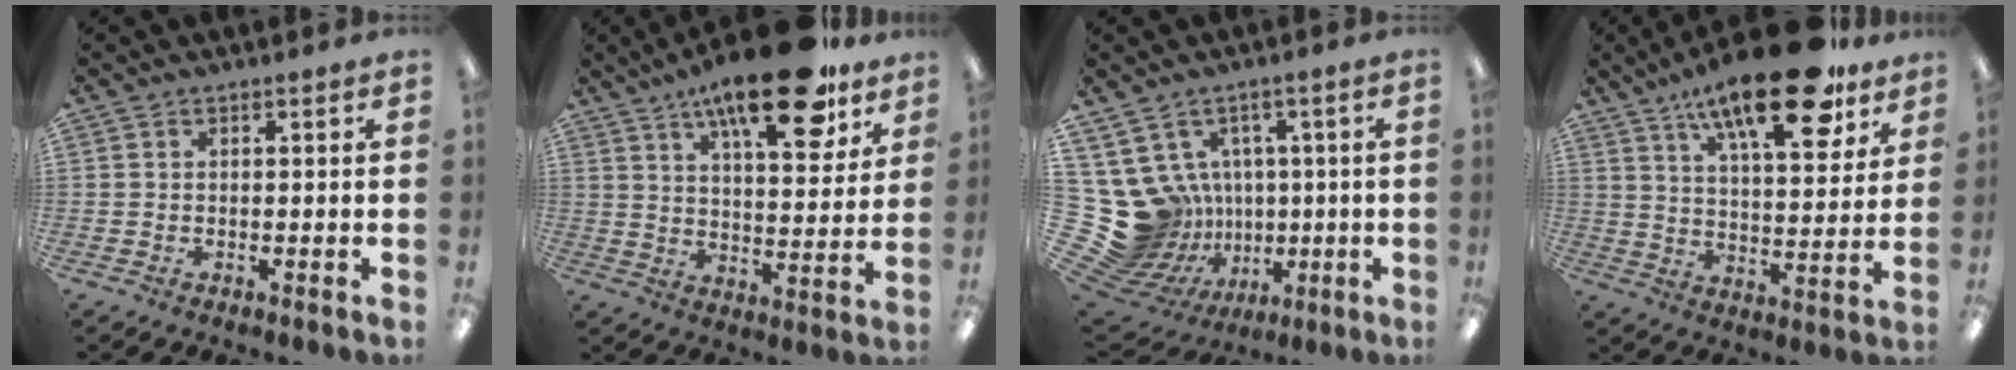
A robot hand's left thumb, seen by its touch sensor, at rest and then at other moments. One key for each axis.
{"total": 20.4, "fx": 13.5, "fy": 6.7, "fz": 13.8, "tx": -0.213, "ty": -0.069, "tz": 0.216}
{"total": 15.5, "fx": 0.9, "fy": 14.7, "fz": 5.0, "tx": -0.144, "ty": -0.027, "tz": 0.056}
{"total": 21.3, "fx": 14.1, "fy": 6.9, "fz": 14.5, "tx": -0.226, "ty": -0.075, "tz": 0.227}